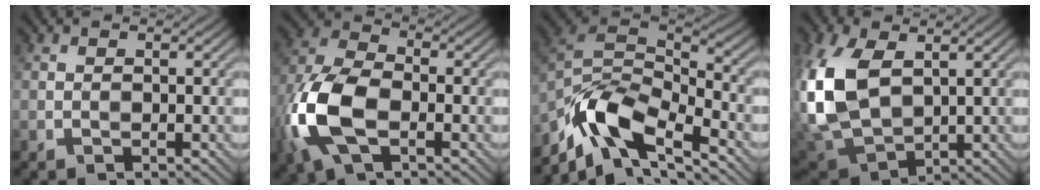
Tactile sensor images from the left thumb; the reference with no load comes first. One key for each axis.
{"total": 12.5, "fx": -3.9, "fy": 6.8, "fz": 9.8, "tx": -0.255, "ty": -0.009, "tz": -0.089}
{"total": 11.4, "fx": -7.4, "fy": 4.5, "fz": 7.5, "tx": -0.149, "ty": -0.009, "tz": -0.150}
{"total": 11.9, "fx": 2.5, "fy": 7.5, "fz": 8.9, "tx": -0.246, "ty": 0.002, "tz": 0.054}